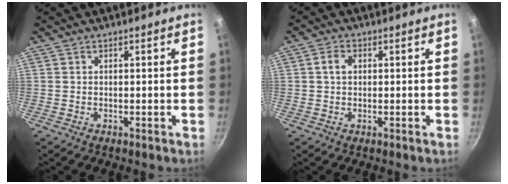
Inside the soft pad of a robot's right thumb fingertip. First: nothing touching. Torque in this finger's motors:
{"motor_torque": [-0.31, 0.34, 0.65, -0.31, 0.03]}